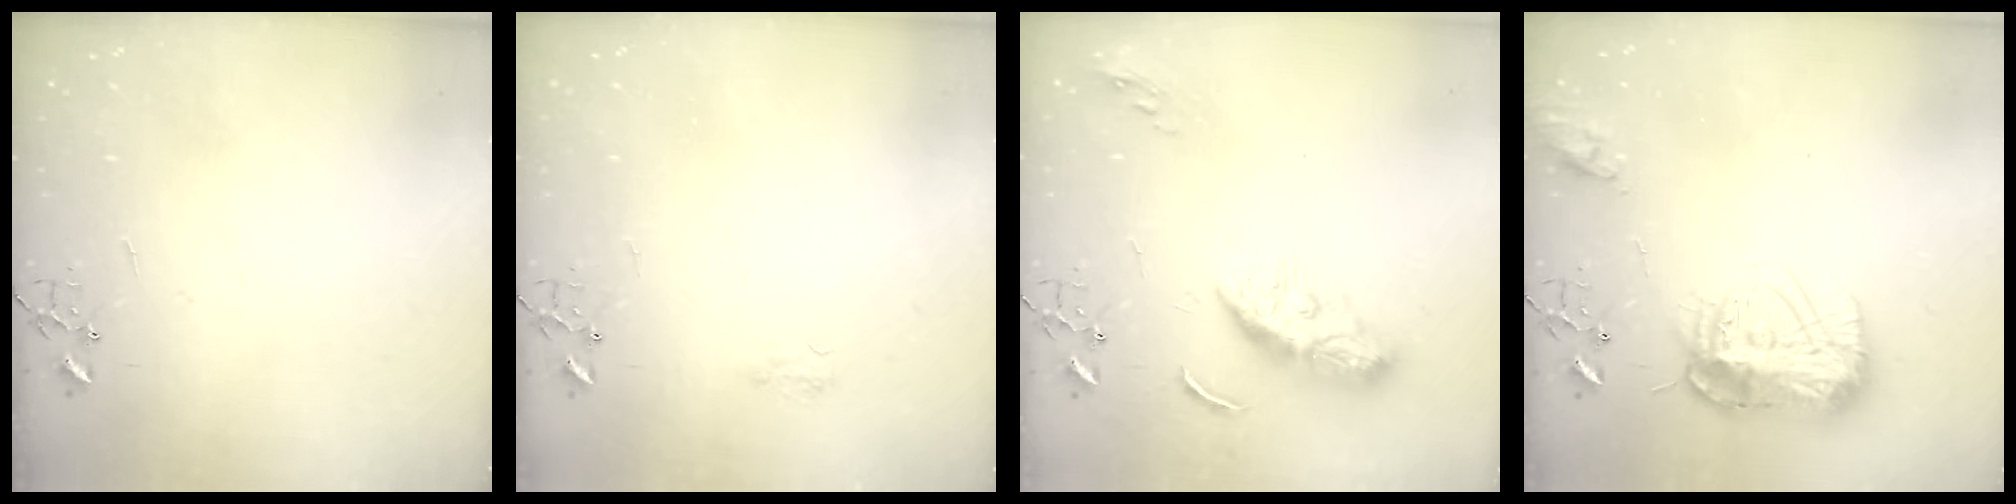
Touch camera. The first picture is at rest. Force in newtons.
{"total": 5.5, "press": 5.4, "slide": 0.8}
{"total": 11.0, "press": 11.0, "slide": 0.2}
{"total": 17.7, "press": 17.6, "slide": 1.6}